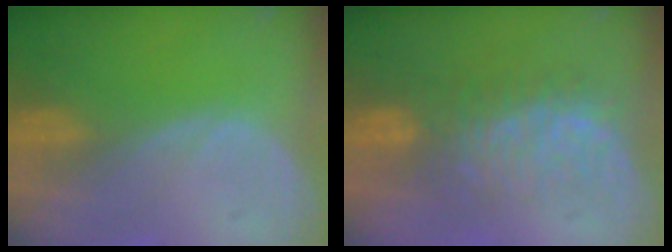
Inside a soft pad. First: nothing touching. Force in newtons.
{"total": 7.8, "press": 7.6, "slide": 1.6}